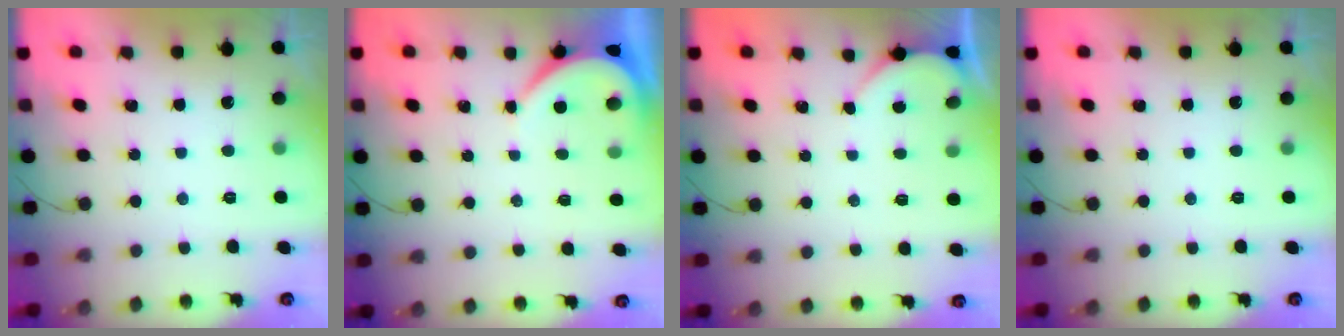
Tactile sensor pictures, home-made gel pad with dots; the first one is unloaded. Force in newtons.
{"total": 3.9, "press": 3.8, "slide": 0.5}
{"total": 2.1, "press": 2.1, "slide": 0.2}
{"total": 0.0}